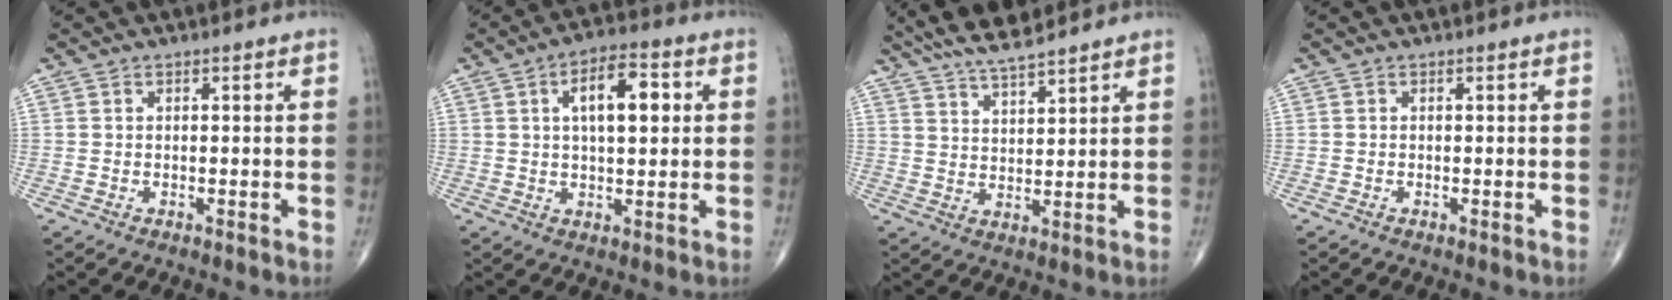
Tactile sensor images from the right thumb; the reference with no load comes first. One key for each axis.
{"total": 9.8, "fx": 2.4, "fy": 4.3, "fz": 8.4, "tx": -0.119, "ty": 0.009, "tz": 0.032}
{"total": 9.5, "fx": 8.2, "fy": 1.5, "fz": 4.6, "tx": -0.075, "ty": -0.027, "tz": 0.150}
{"total": 0.0}